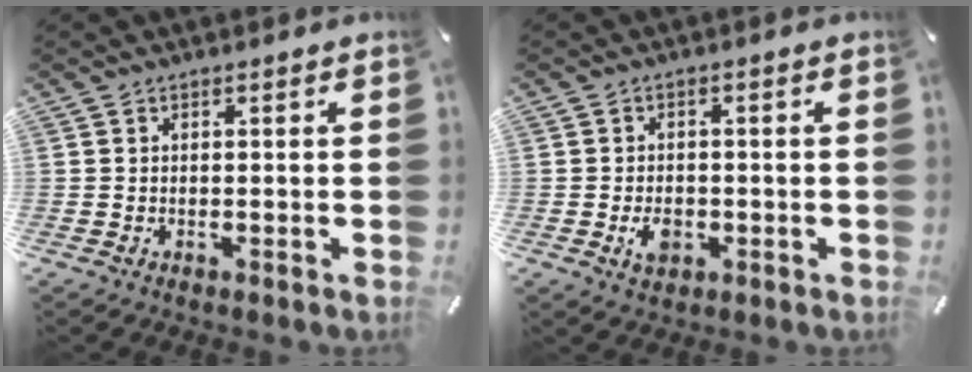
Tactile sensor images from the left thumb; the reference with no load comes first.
{"total": 4.1, "force": [-1.2, 2.9, 2.7], "torque": [-0.051, -0.002, -0.024]}